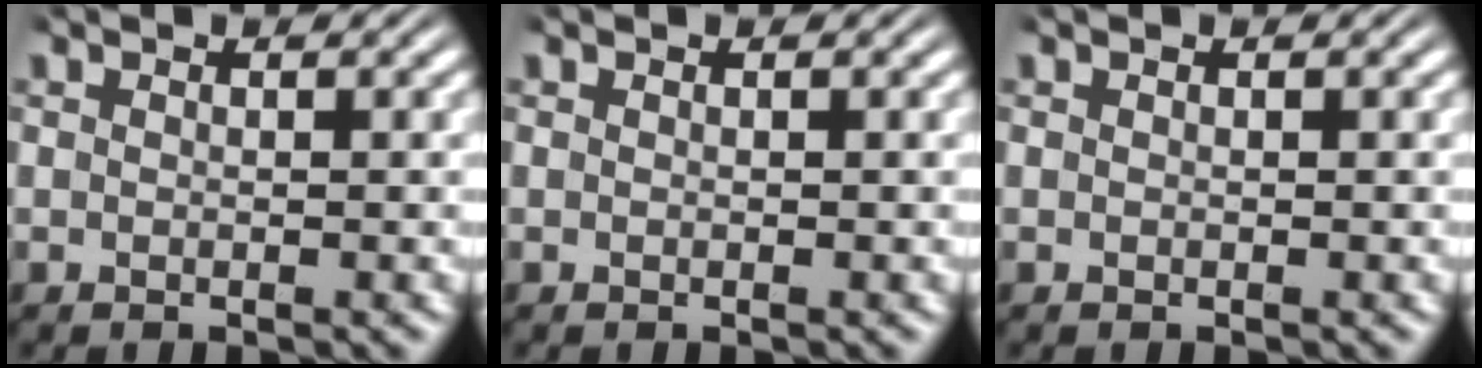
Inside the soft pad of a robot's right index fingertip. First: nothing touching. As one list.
[{"total": 0.0}, {"total": 0.0}]